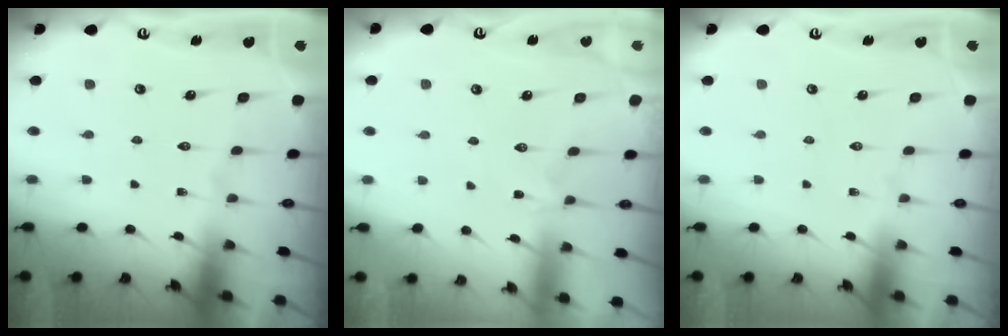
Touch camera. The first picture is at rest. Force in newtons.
{"total": 1.5, "press": 1.4, "slide": 0.6}
{"total": 0.0}